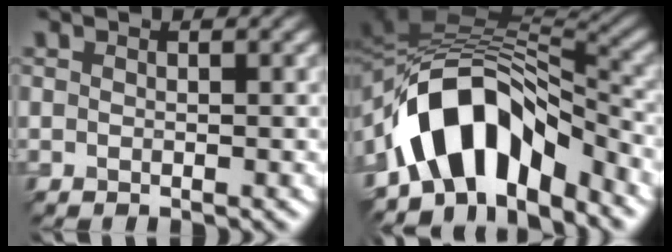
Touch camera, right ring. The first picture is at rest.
{"total": 10.8, "force": [-5.9, 5.7, 7.0], "torque": [-0.125, 0.010, -0.088]}